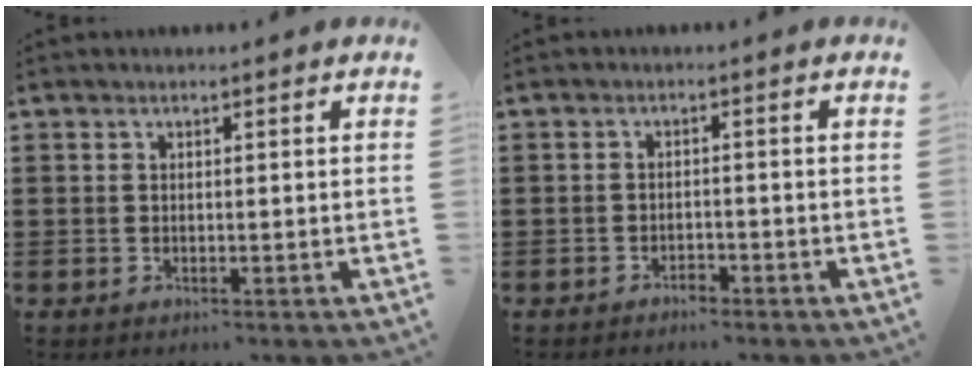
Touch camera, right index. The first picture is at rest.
{"total": 1.5, "force": [-1.4, 0.3, 0.3], "torque": [-0.012, -0.001, -0.030]}